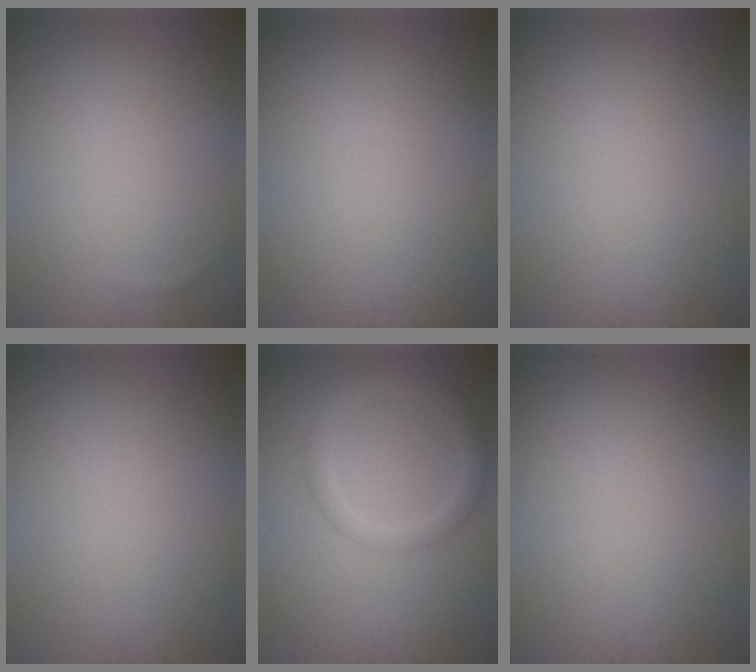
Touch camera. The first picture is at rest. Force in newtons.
{"total": 0.0}
{"total": 0.0}
{"total": 0.0}
{"total": 3.0, "press": 3.0, "slide": 0.2}
{"total": 0.0}